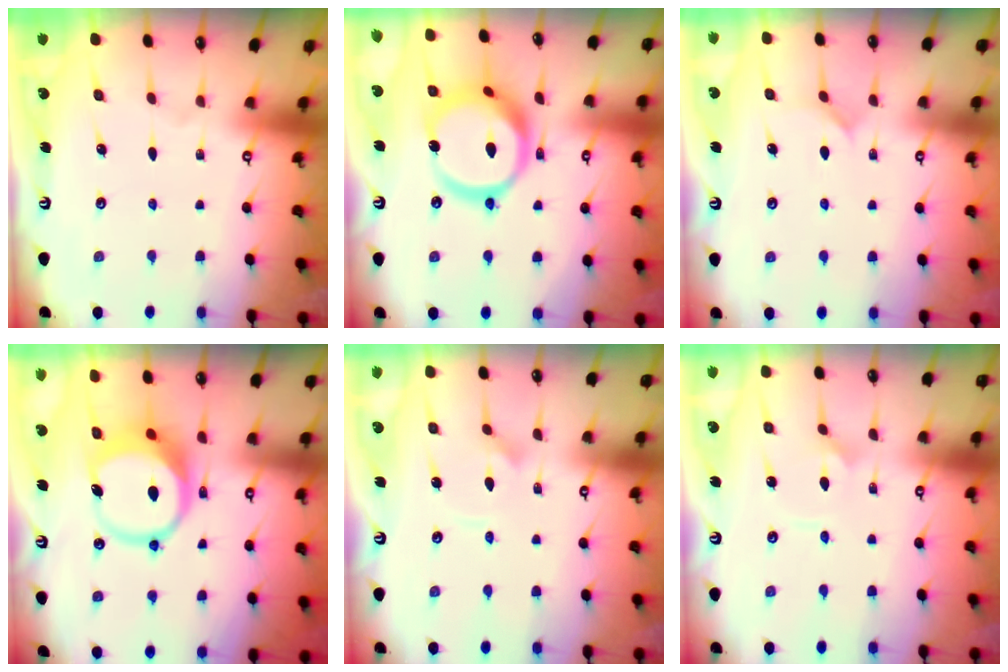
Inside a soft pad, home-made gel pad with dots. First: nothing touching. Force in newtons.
{"total": 18.5, "press": 18.3, "slide": 2.0}
{"total": 3.9, "press": 3.9, "slide": 0.4}
{"total": 9.9, "press": 9.8, "slide": 1.6}
{"total": 3.4, "press": 3.3, "slide": 0.3}
{"total": 2.0, "press": 2.0, "slide": 0.1}